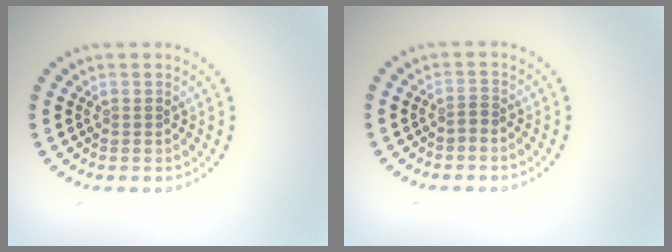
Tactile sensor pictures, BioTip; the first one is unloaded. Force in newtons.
{"total": 0.6, "press": 0.2, "slide": 0.5}